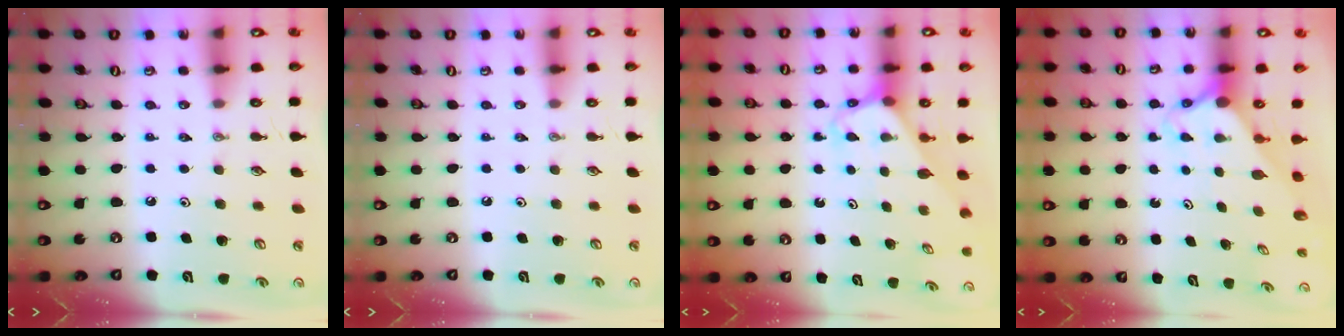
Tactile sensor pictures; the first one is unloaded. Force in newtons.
{"total": 0.0}
{"total": 3.1, "press": 3.1, "slide": 0.2}
{"total": 2.7, "press": 2.7, "slide": 0.2}